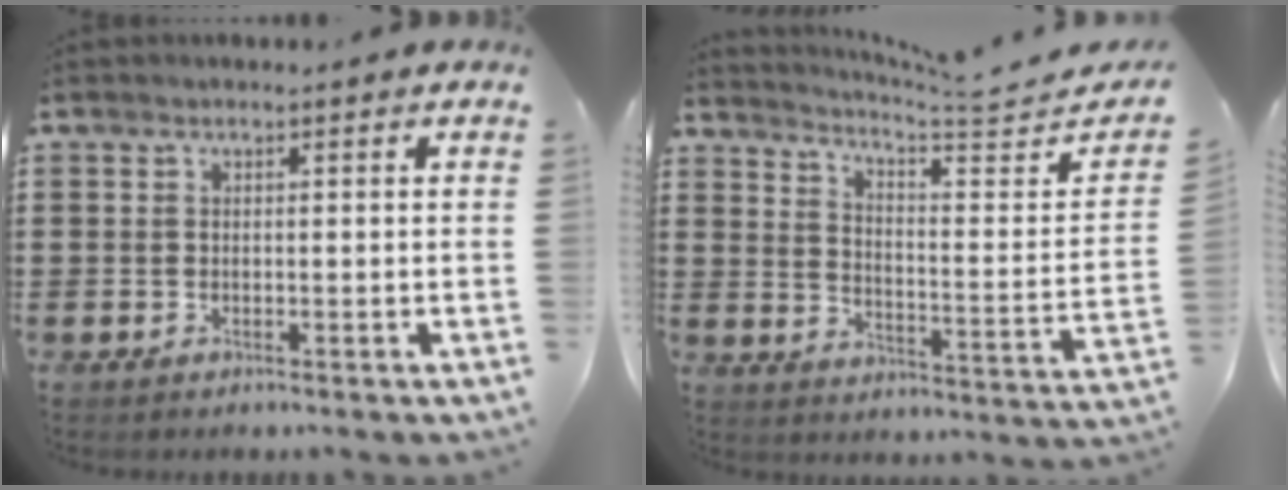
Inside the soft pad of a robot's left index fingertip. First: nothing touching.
{"total": 3.9, "force": [3.5, -0.5, 1.5], "torque": [-0.053, -0.040, 0.050]}